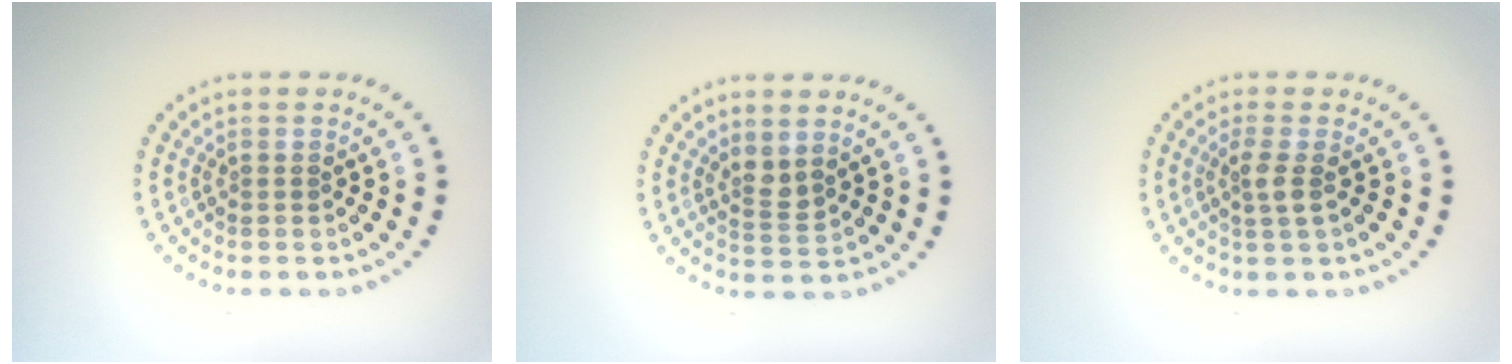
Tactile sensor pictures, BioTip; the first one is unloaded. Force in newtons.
{"total": 1.6, "press": 1.3, "slide": 1.0}
{"total": 1.7, "press": 1.4, "slide": 1.0}